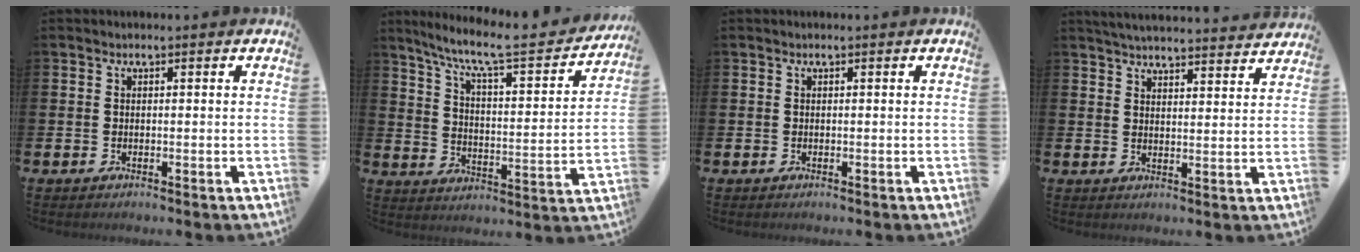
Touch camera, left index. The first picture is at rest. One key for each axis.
{"total": 8.7, "fx": 7.5, "fy": 1.3, "fz": 4.2, "tx": -0.102, "ty": -0.053, "tz": 0.117}
{"total": 0.0}
{"total": 4.7, "fx": 4.7, "fy": 0.2, "fz": 0.5, "tx": -0.013, "ty": -0.032, "tz": 0.082}